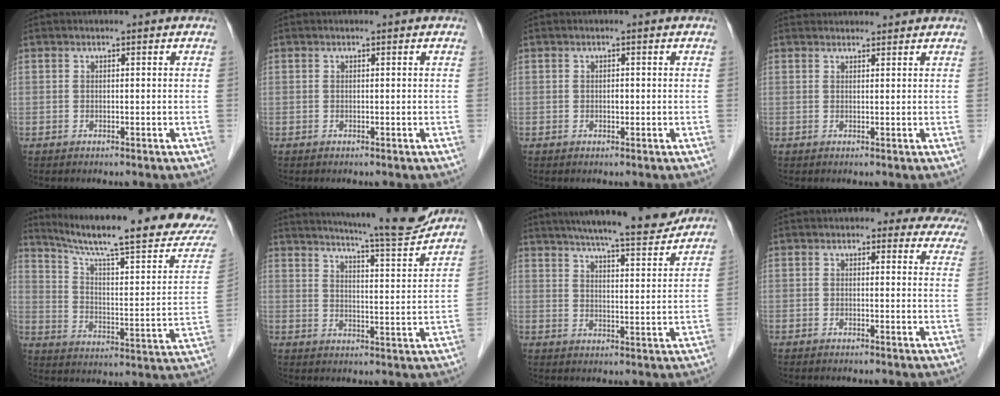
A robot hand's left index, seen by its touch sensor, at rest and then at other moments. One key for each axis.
{"total": 0.0}
{"total": 0.7, "fx": -0.1, "fy": 0.4, "fz": 0.5, "tx": -0.010, "ty": 0.001, "tz": -0.002}
{"total": 4.2, "fx": 4.1, "fy": 0.8, "fz": 0.4, "tx": -0.007, "ty": 0.034, "tz": 0.056}
{"total": 24.4, "fx": 20.9, "fy": 0.6, "fz": 12.5, "tx": -0.190, "ty": -0.054, "tz": 0.288}
{"total": 14.6, "fx": 13.5, "fy": -0.3, "fz": 5.7, "tx": -0.091, "ty": -0.024, "tz": 0.182}
{"total": 15.6, "fx": 14.0, "fy": 1.0, "fz": 7.0, "tx": -0.105, "ty": 0.001, "tz": 0.192}
{"total": 10.2, "fx": 9.1, "fy": 3.9, "fz": 2.5, "tx": 0.014, "ty": -0.006, "tz": 0.071}